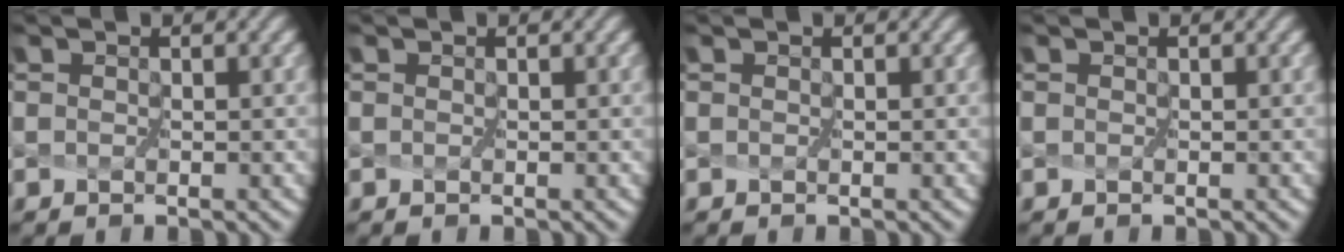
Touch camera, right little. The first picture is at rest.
{"total": 0.0}
{"total": 0.0}
{"total": 0.0}